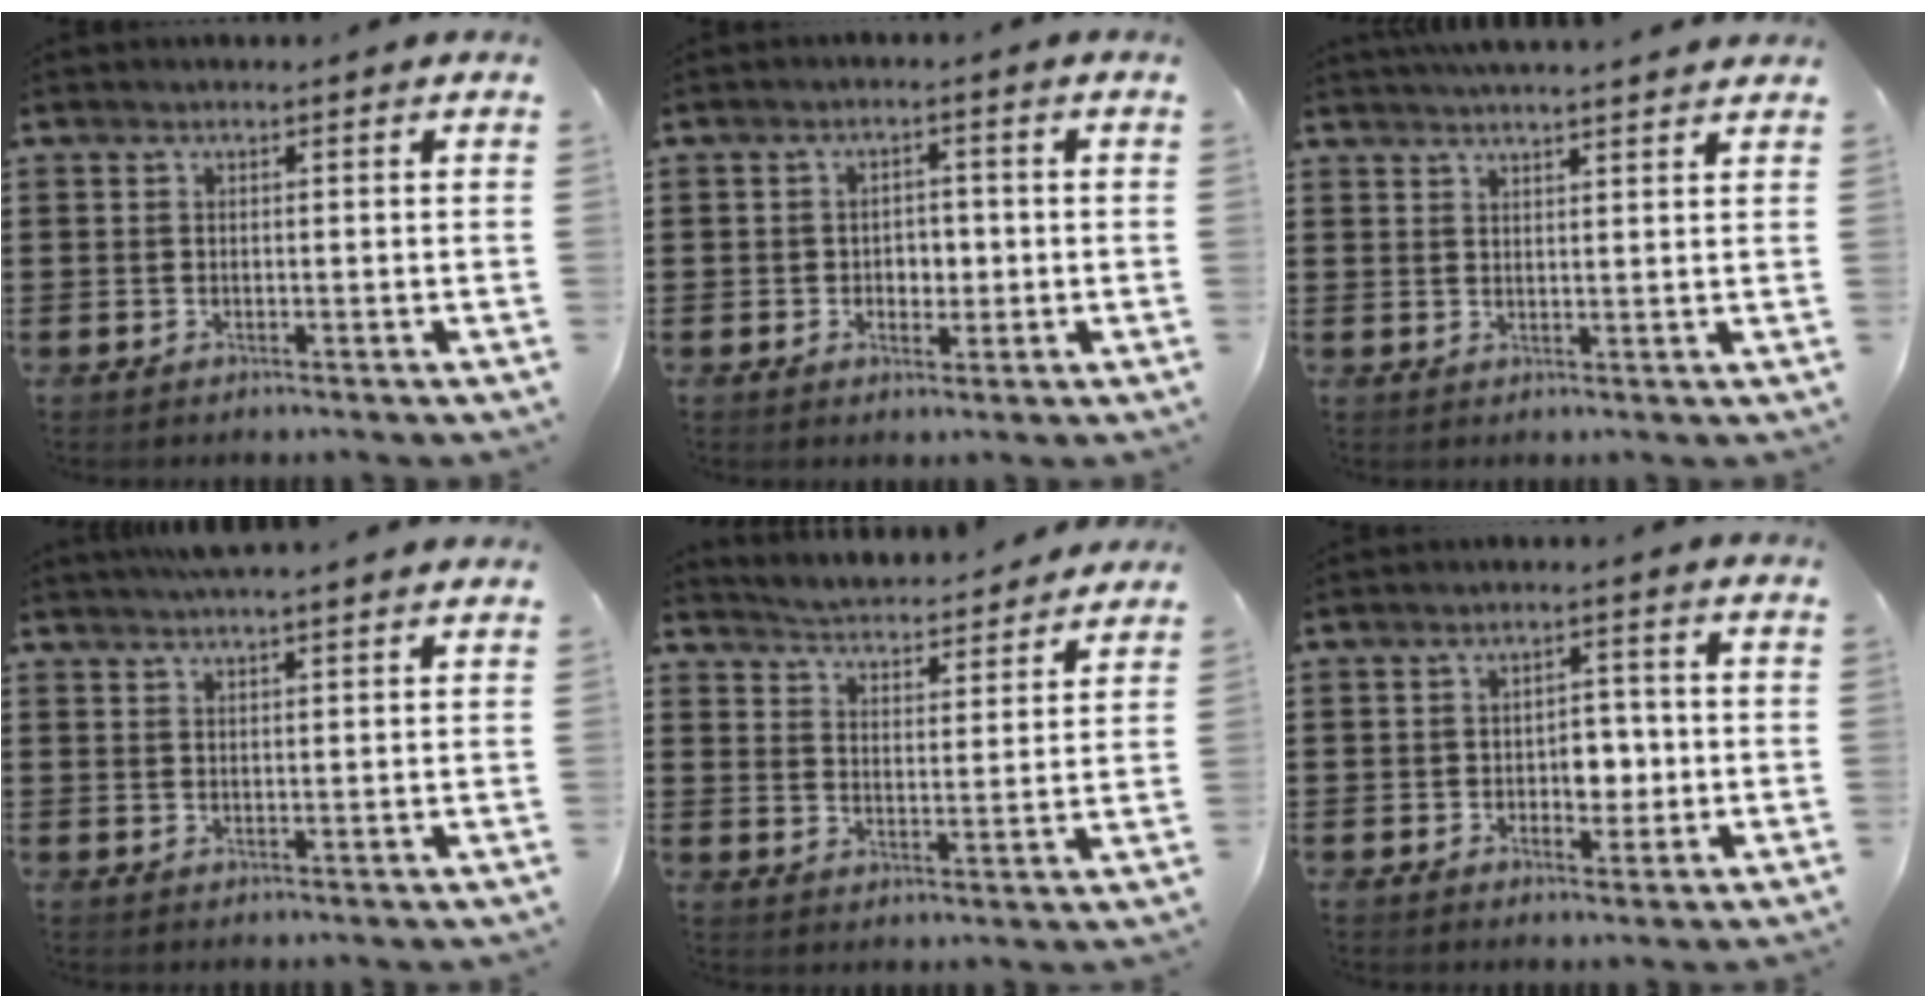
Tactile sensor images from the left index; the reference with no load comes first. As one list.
[{"total": 2.5, "force": [-0.4, 2.1, 1.4], "torque": [-0.026, 0.004, -0.015]}, {"total": 3.0, "force": [2.9, -0.4, 0.5], "torque": [-0.018, -0.009, 0.053]}, {"total": 3.4, "force": [3.2, -0.3, 1.1], "torque": [-0.030, -0.005, 0.059]}, {"total": 3.8, "force": [3.8, -0.4, -0.1], "torque": [-0.022, -0.037, 0.058]}, {"total": 4.2, "force": [-0.5, 2.9, 3.0], "torque": [-0.046, 0.002, -0.018]}]